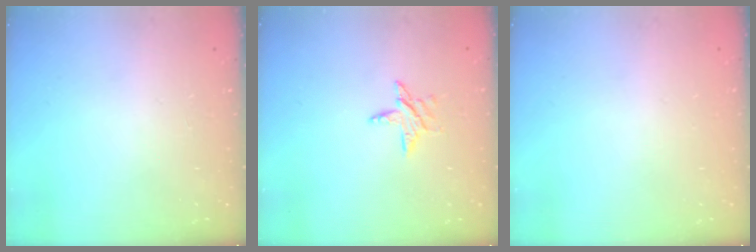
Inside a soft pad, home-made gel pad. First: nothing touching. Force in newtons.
{"total": 5.2, "press": 5.2, "slide": 0.5}
{"total": 0.0}